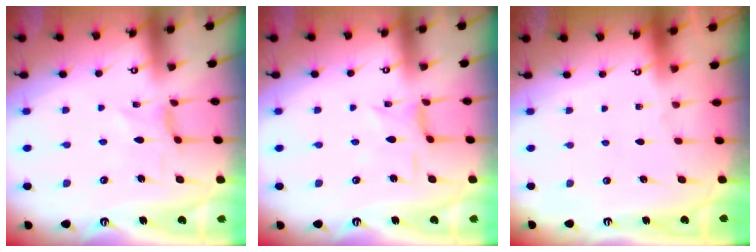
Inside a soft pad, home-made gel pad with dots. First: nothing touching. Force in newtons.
{"total": 2.0, "press": 2.0, "slide": 0.3}
{"total": 0.0}